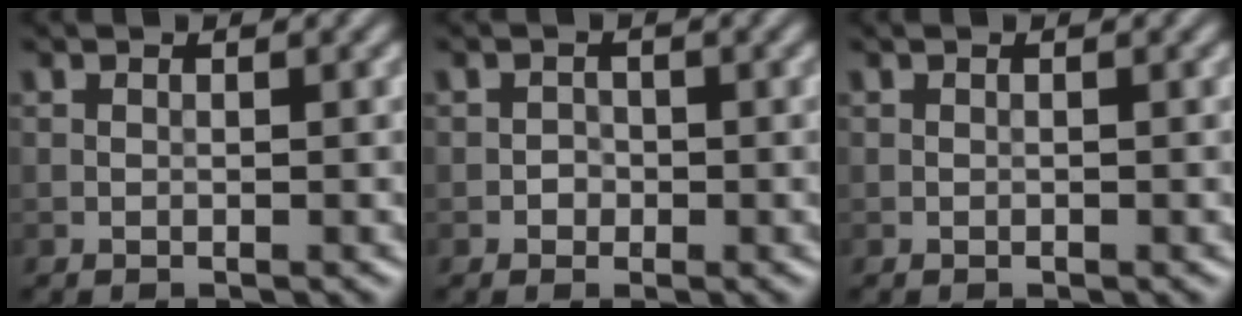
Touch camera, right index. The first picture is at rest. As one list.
[{"total": 0.9, "force": [-0.3, 0.9, 0.2], "torque": [0.004, 0.000, -0.007]}, {"total": 0.0}]